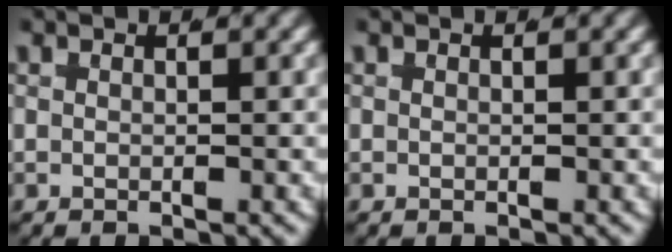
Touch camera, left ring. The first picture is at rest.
{"total": 0.0}